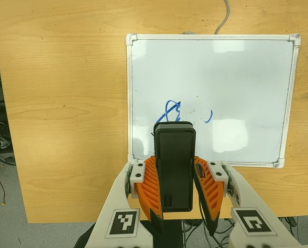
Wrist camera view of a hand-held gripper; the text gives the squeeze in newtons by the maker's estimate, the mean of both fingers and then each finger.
{"total": 6.7, "left": 6.0, "right": 7.4}